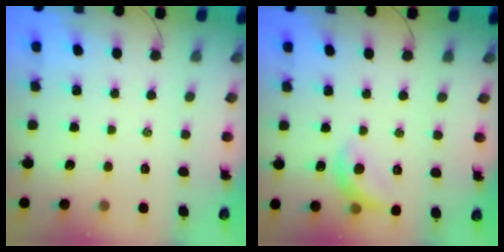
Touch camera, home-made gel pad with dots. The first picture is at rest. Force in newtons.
{"total": 9.9, "press": 9.8, "slide": 1.1}